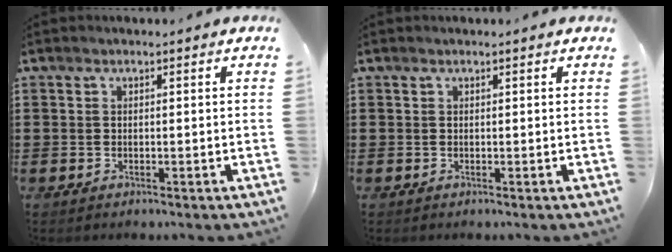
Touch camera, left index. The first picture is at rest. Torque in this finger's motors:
{"motor_torque": [2.14, -0.01, 0.16, -0.01]}